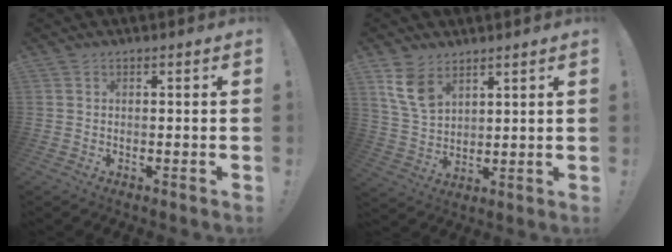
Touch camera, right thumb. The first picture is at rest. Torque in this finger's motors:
{"motor_torque": [0.08, 0.13, -0.19, 0.14, 0.23]}